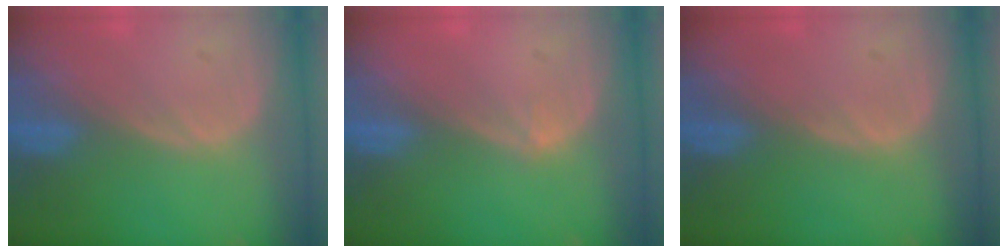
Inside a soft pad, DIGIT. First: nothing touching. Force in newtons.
{"total": 0.6, "press": 0.4, "slide": 0.5}
{"total": 0.0}